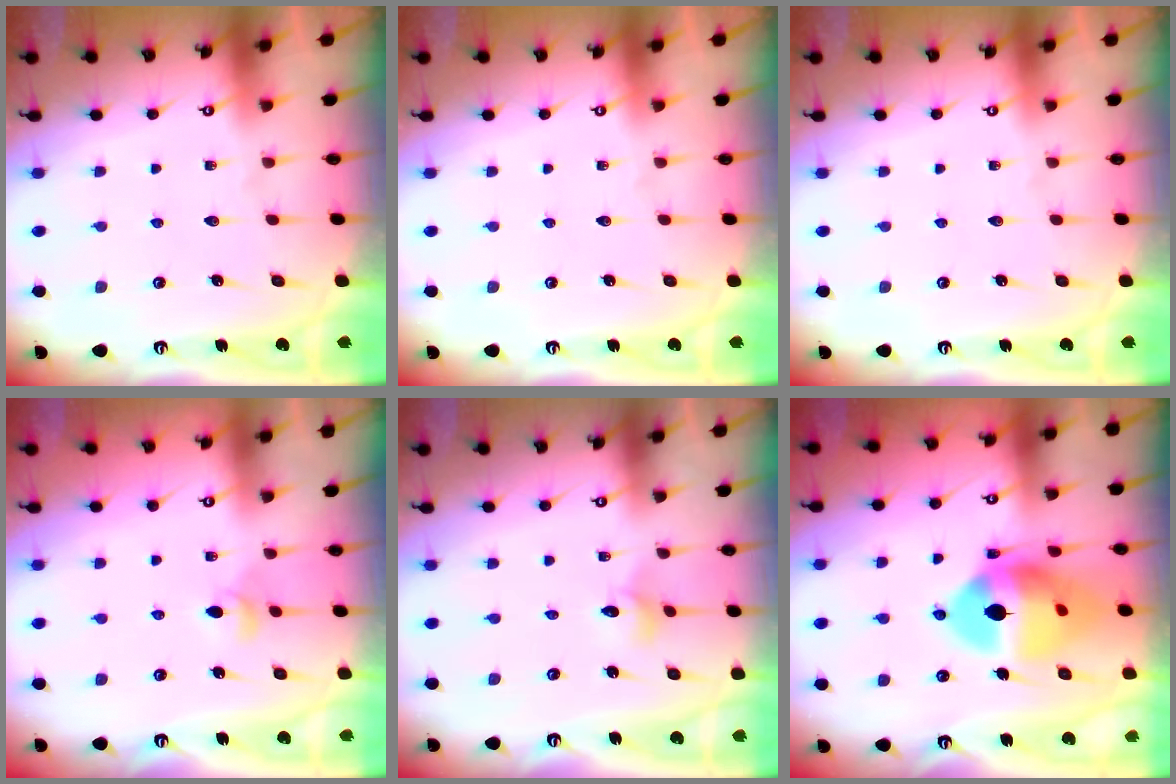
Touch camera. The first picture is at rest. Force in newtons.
{"total": 0.0}
{"total": 0.0}
{"total": 3.5, "press": 3.4, "slide": 0.6}
{"total": 3.4, "press": 3.4, "slide": 0.3}
{"total": 16.0, "press": 14.8, "slide": 6.1}